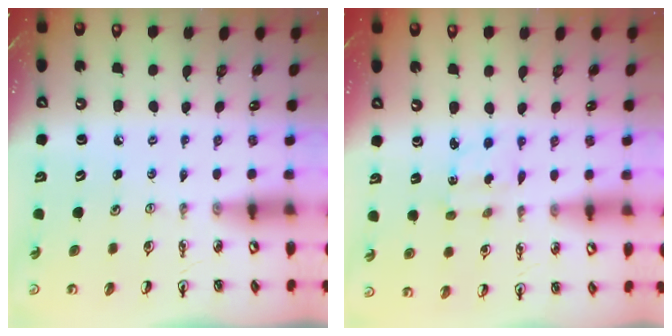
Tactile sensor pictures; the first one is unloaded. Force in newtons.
{"total": 2.8, "press": 2.8, "slide": 0.5}